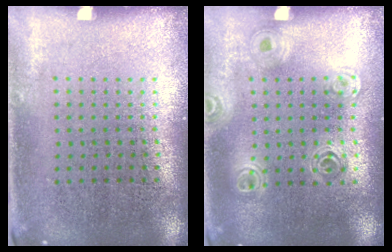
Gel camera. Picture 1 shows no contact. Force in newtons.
{"total": 1.4, "press": 1.3, "slide": 0.5}